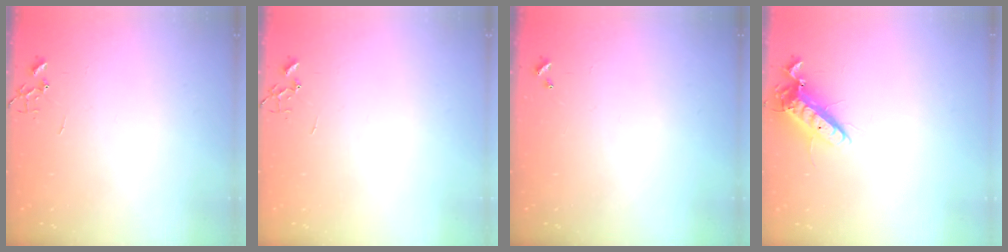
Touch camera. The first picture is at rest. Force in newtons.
{"total": 0.0}
{"total": 0.0}
{"total": 12.9, "press": 12.7, "slide": 2.1}